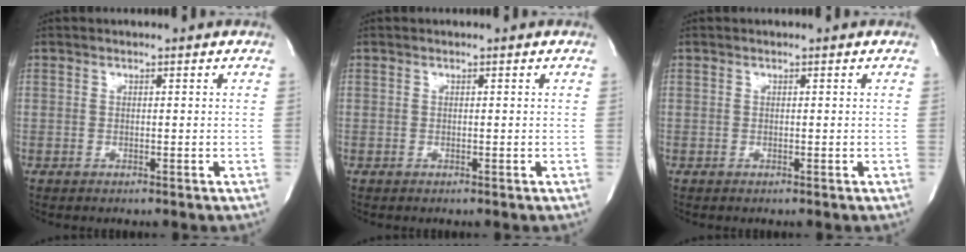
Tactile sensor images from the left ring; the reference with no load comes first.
{"total": 0.0}
{"total": 0.0}